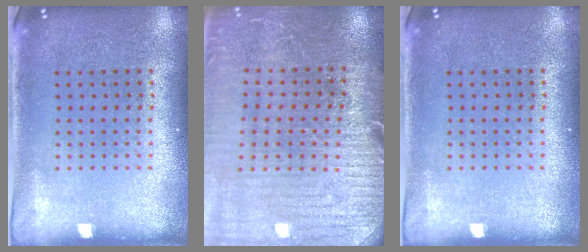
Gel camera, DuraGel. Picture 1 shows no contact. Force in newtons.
{"total": 3.0, "press": 3.0, "slide": 0.4}
{"total": 0.0}